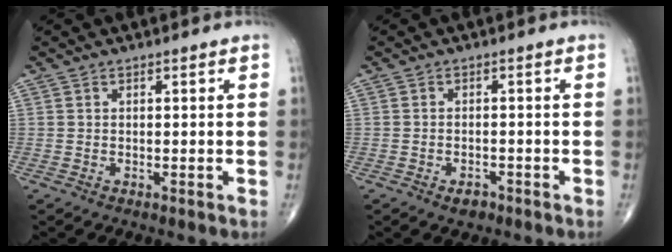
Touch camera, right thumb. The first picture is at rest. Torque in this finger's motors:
{"motor_torque": [-0.19, 0.14, 0.14, 0.14, 0.06]}